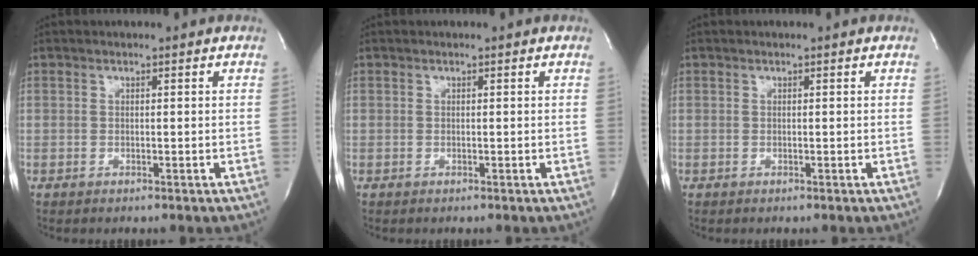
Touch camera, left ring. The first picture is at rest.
{"total": 0.0}
{"total": 0.0}